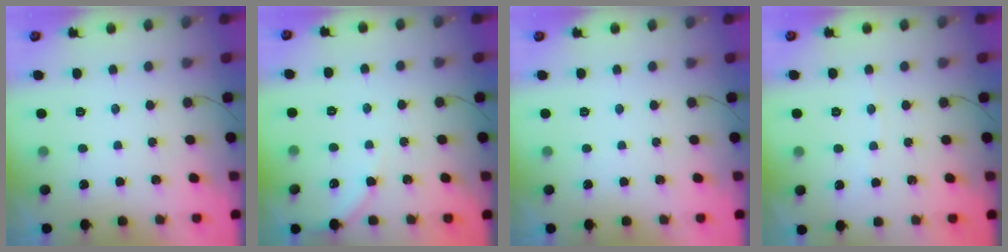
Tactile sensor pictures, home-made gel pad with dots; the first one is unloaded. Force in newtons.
{"total": 4.0, "press": 4.0, "slide": 0.5}
{"total": 0.0}
{"total": 2.6, "press": 2.6, "slide": 0.3}